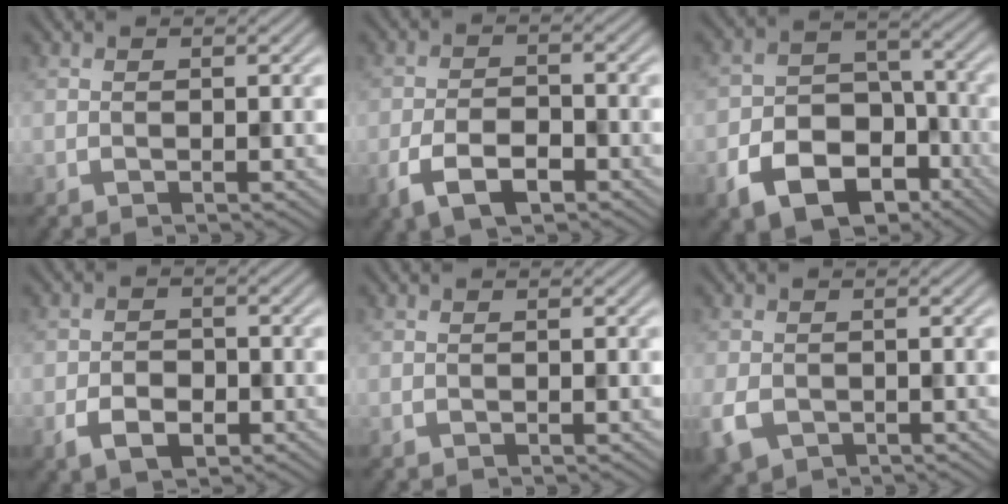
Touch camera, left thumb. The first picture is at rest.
{"total": 6.2, "force": [-3.4, 3.1, 4.1], "torque": [-0.082, -0.003, -0.070]}
{"total": 11.3, "force": [-6.0, 7.4, 6.1], "torque": [-0.121, -0.022, -0.107]}
{"total": 4.4, "force": [-2.1, 2.9, 2.6], "torque": [-0.051, -0.007, -0.043]}
{"total": 0.0}
{"total": 4.1, "force": [-1.6, 3.0, 2.2], "torque": [-0.065, -0.017, -0.036]}